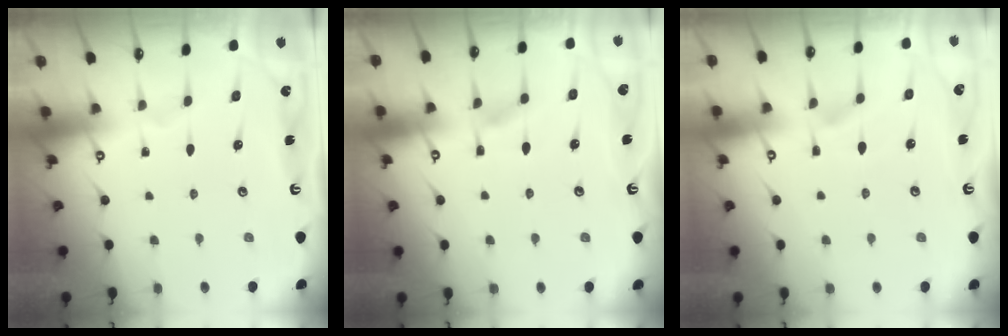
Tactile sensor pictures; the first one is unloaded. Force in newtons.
{"total": 5.4, "press": 5.4, "slide": 0.6}
{"total": 2.4, "press": 2.1, "slide": 1.2}